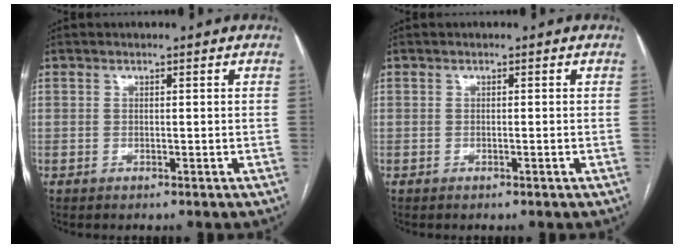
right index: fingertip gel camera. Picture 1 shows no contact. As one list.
[{"total": 0.0}]